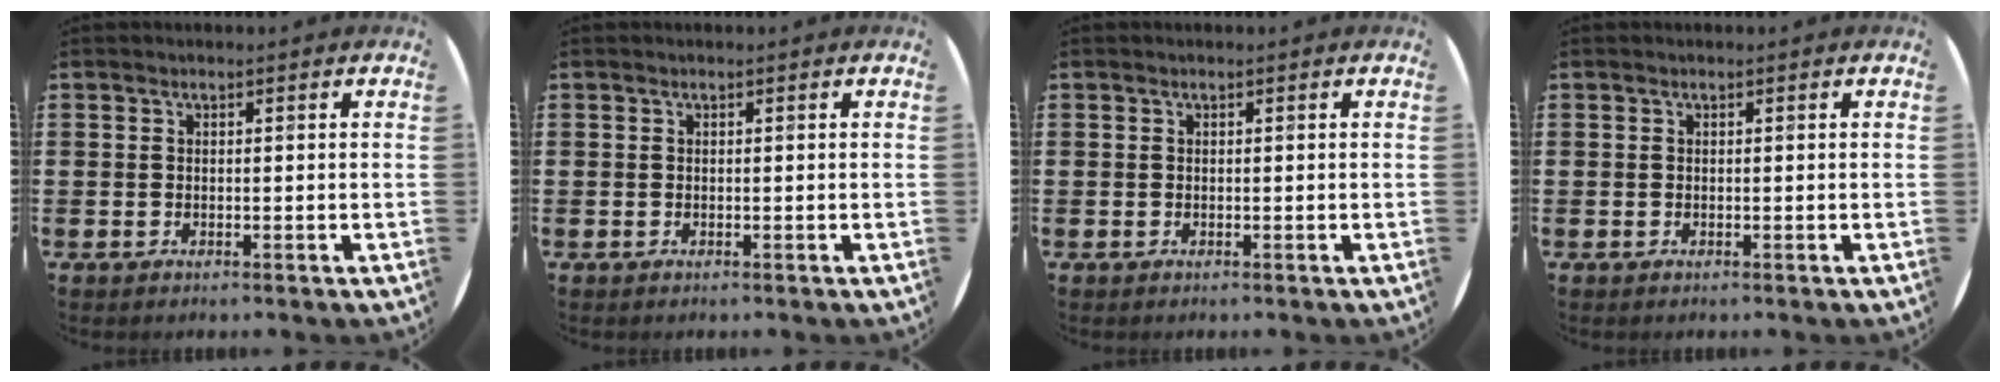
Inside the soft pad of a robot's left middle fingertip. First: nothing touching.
{"total": 0.0}
{"total": 0.0}
{"total": 0.0}